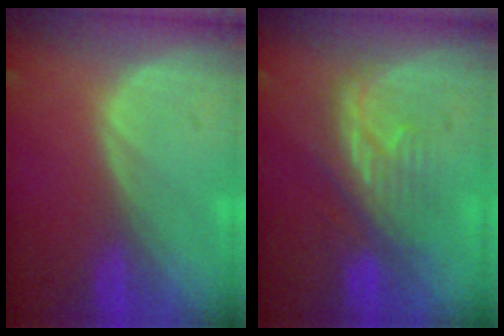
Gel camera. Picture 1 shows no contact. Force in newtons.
{"total": 6.1, "press": 6.0, "slide": 1.1}